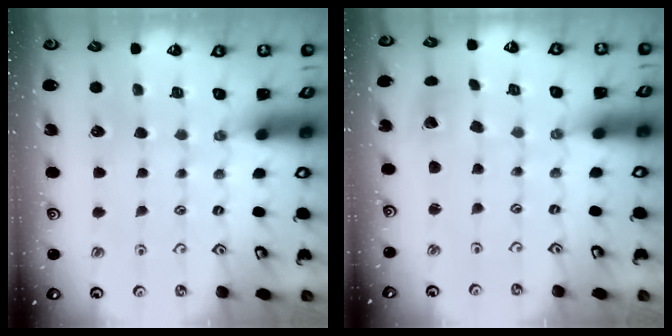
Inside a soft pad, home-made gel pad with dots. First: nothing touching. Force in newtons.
{"total": 1.9, "press": 1.9, "slide": 0.2}